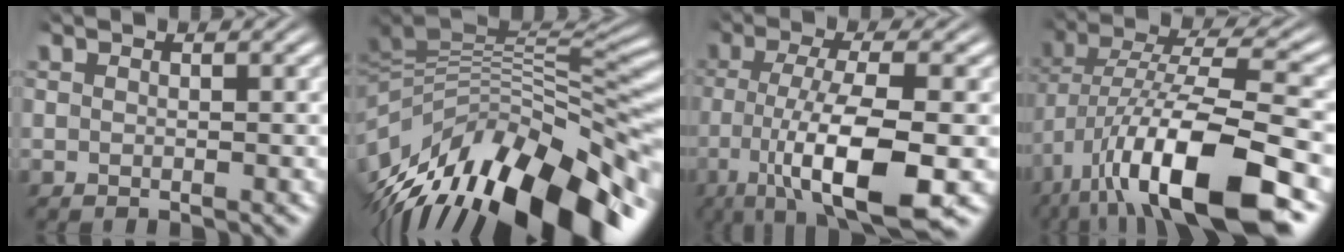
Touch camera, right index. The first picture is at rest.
{"total": 17.8, "force": [-6.1, 10.8, 12.8], "torque": [-0.220, -0.047, -0.069]}
{"total": 10.4, "force": [-3.6, 3.6, 9.1], "torque": [-0.166, -0.047, -0.028]}
{"total": 11.4, "force": [-3.5, 4.7, 9.8], "torque": [-0.184, -0.038, -0.029]}